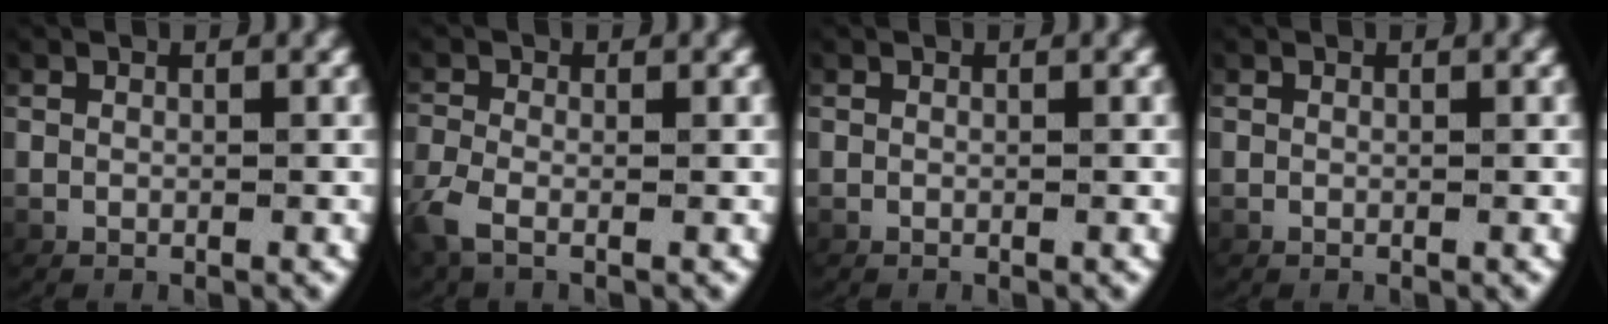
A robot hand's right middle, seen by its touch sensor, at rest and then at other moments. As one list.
[{"total": 1.8, "force": [-0.9, 0.6, 1.4], "torque": [-0.047, -0.004, -0.014]}, {"total": 0.0}, {"total": 0.0}]